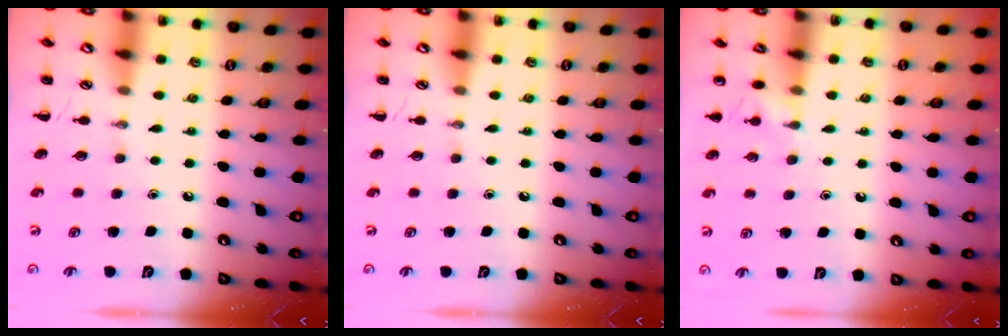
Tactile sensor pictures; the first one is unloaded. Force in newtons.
{"total": 0.0}
{"total": 5.0, "press": 4.8, "slide": 1.4}